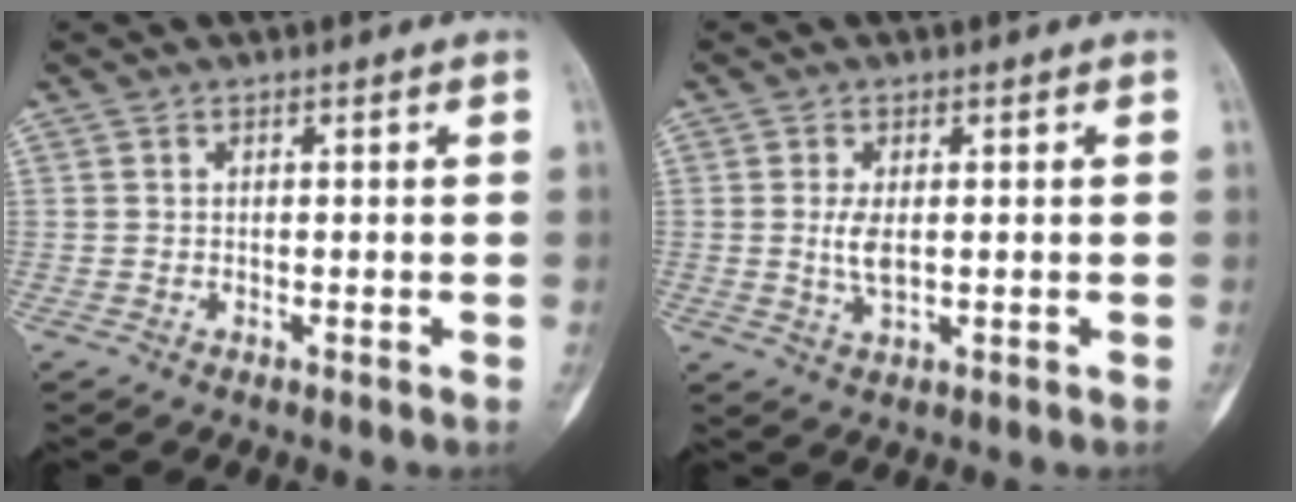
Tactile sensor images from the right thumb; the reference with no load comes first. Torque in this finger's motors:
{"motor_torque": [1.21, 0.80, 0.41, -0.50, 0.20]}